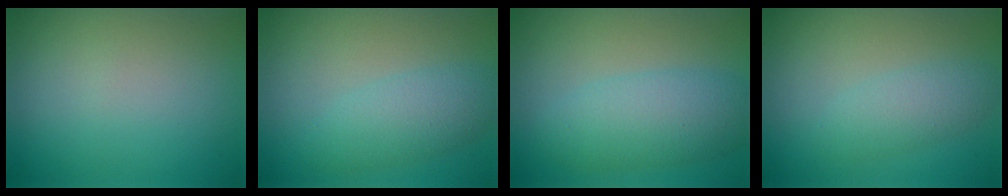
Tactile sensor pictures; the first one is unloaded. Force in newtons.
{"total": 3.3, "press": 3.3, "slide": 0.1}
{"total": 4.7, "press": 4.7, "slide": 0.1}
{"total": 2.4, "press": 2.4, "slide": 0.1}